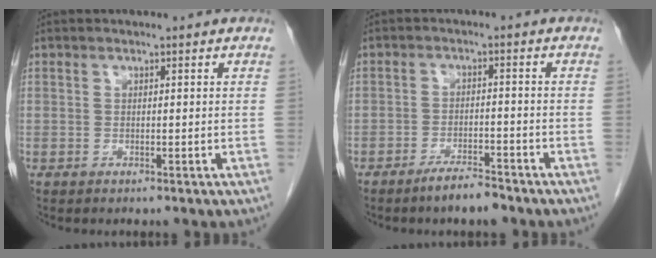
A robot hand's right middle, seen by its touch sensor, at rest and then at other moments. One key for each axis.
{"total": 4.3, "fx": -3.5, "fy": 0.6, "fz": 2.3, "tx": -0.043, "ty": -0.003, "tz": -0.061}